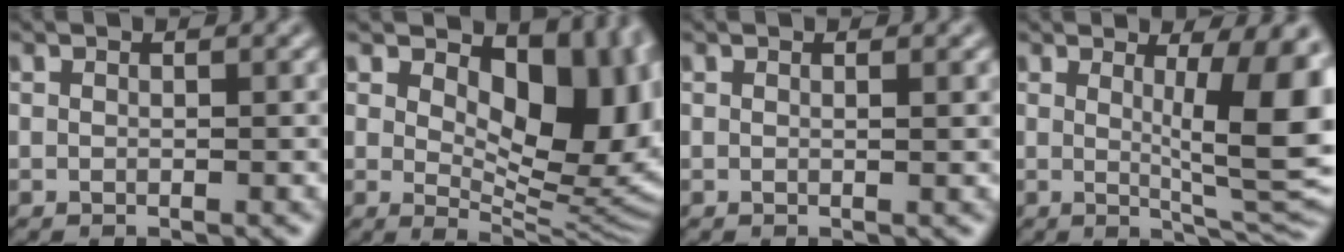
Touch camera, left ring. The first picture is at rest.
{"total": 13.0, "force": [3.2, 7.0, 10.4], "torque": [-0.130, -0.014, 0.061]}
{"total": 0.6, "force": [0.2, 0.2, 0.5], "torque": [-0.002, 0.001, 0.002]}
{"total": 8.9, "force": [1.6, 2.0, 8.5], "torque": [-0.111, -0.011, 0.029]}